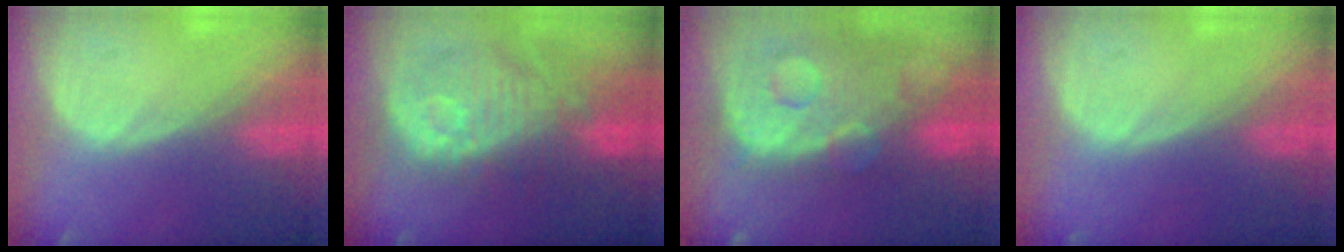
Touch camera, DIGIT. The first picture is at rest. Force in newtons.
{"total": 11.6, "press": 10.7, "slide": 4.4}
{"total": 13.8, "press": 11.3, "slide": 8.0}
{"total": 0.0}